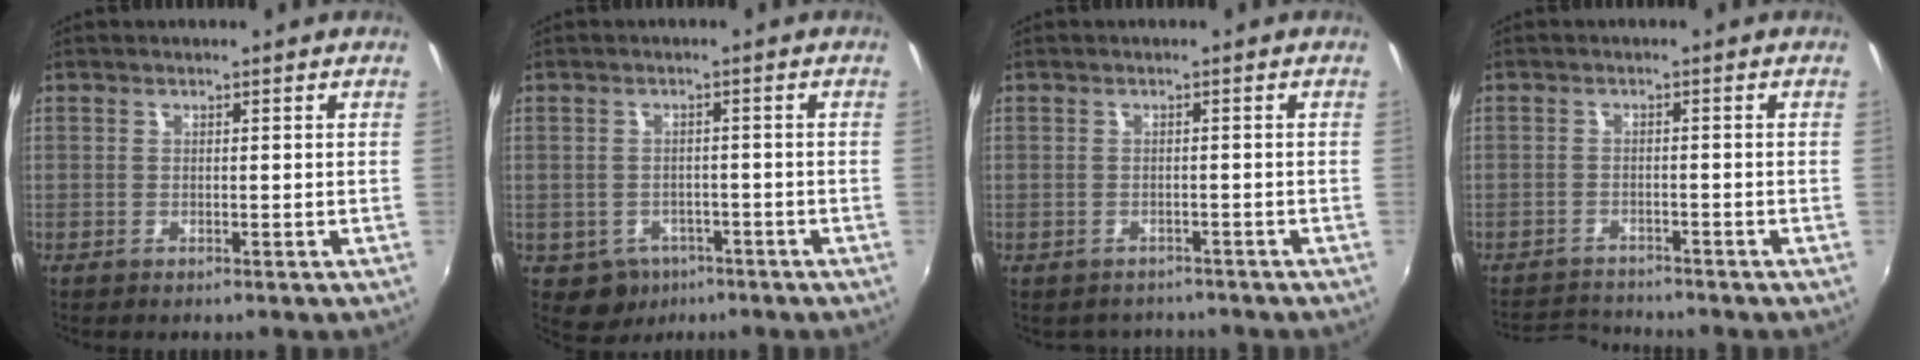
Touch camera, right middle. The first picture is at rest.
{"total": 5.1, "force": [-2.9, 4.0, 1.2], "torque": [-0.036, -0.003, -0.035]}
{"total": 3.4, "force": [-3.0, 1.5, 0.2], "torque": [-0.012, -0.012, -0.043]}
{"total": 5.2, "force": [-5.2, 0.5, 0.2], "torque": [-0.027, 0.000, -0.094]}